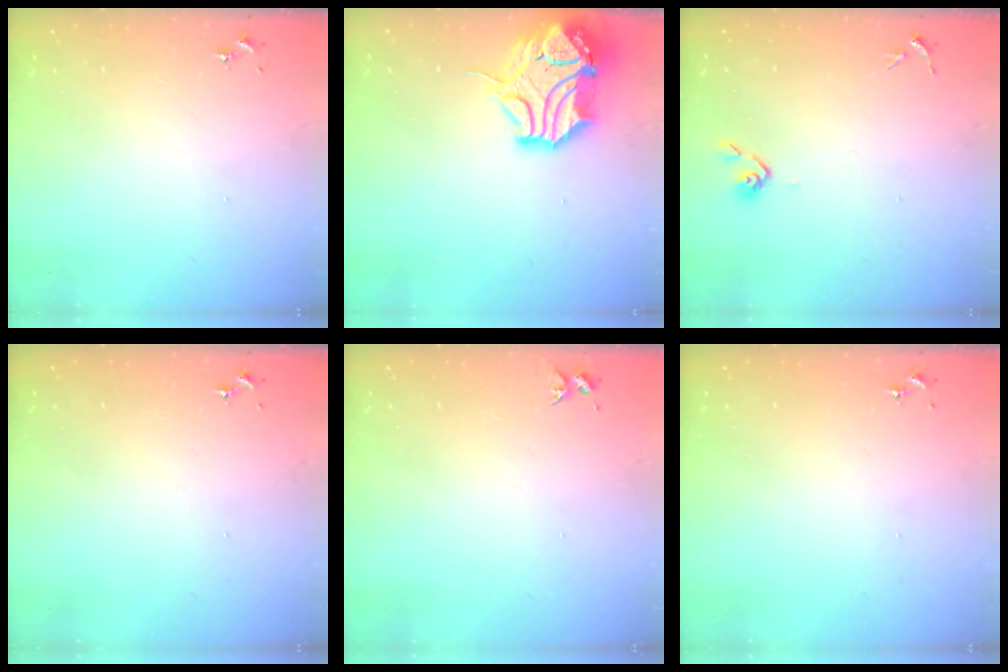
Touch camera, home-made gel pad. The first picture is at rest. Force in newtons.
{"total": 17.2, "press": 17.1, "slide": 2.0}
{"total": 4.2, "press": 4.1, "slide": 1.1}
{"total": 0.0}
{"total": 3.3, "press": 3.3, "slide": 0.4}
{"total": 0.0}